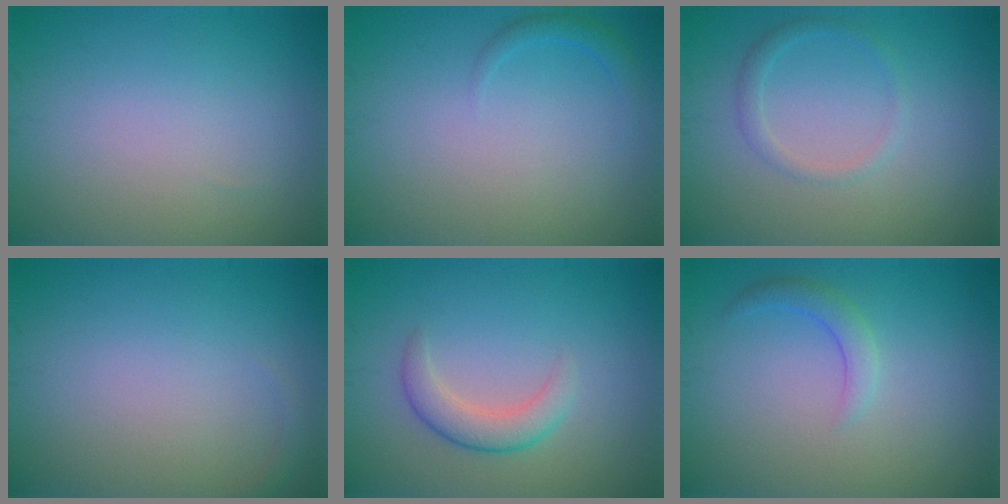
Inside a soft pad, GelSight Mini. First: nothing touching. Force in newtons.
{"total": 1.2, "press": 1.1, "slide": 0.2}
{"total": 1.4, "press": 1.4, "slide": 0.0}
{"total": 0.6, "press": 0.6, "slide": 0.1}
{"total": 2.8, "press": 2.8, "slide": 0.2}
{"total": 1.7, "press": 1.7, "slide": 0.1}